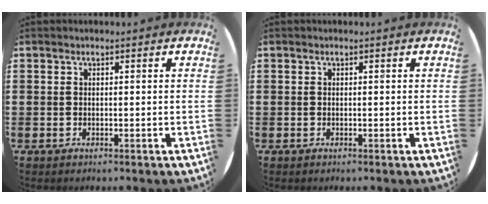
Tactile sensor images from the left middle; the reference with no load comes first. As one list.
[{"total": 0.0}]